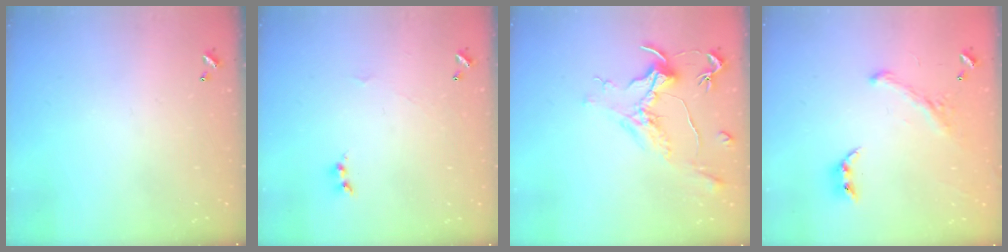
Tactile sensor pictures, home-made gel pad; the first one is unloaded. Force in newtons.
{"total": 1.7, "press": 1.6, "slide": 0.6}
{"total": 1.5, "press": 1.2, "slide": 0.9}
{"total": 1.6, "press": 1.1, "slide": 1.2}